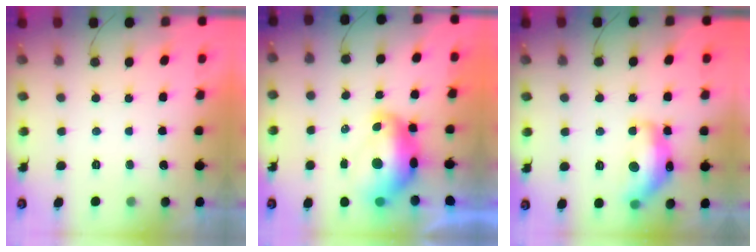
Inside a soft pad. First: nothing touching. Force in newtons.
{"total": 12.3, "press": 12.3, "slide": 1.1}
{"total": 14.8, "press": 14.8, "slide": 1.1}